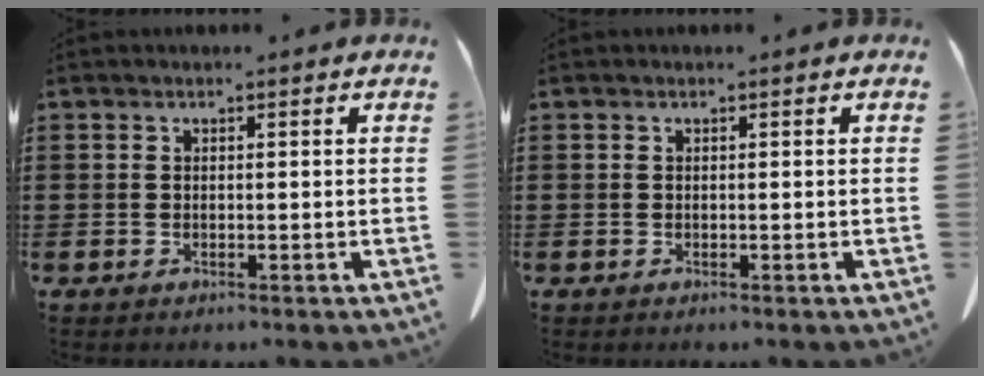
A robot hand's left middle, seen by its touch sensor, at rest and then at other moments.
{"total": 0.0}